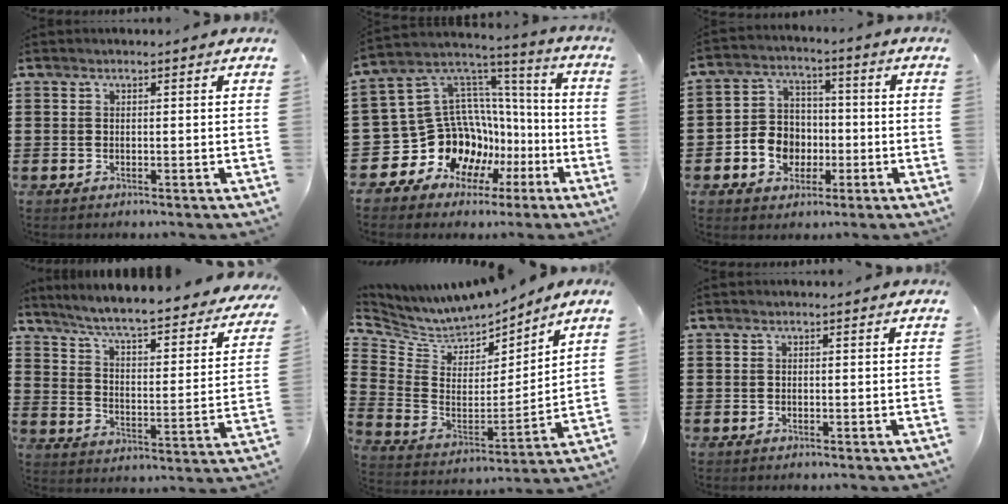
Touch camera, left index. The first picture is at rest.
{"total": 15.1, "force": [-4.6, 13.2, 5.7], "torque": [-0.160, -0.021, -0.047]}
{"total": 6.4, "force": [-1.9, 5.8, 2.0], "torque": [-0.059, 0.019, -0.037]}
{"total": 5.9, "force": [5.2, -0.5, 2.8], "torque": [-0.077, -0.048, 0.080]}
{"total": 6.8, "force": [6.4, 2.2, 0.4], "torque": [-0.052, -0.051, 0.112]}
{"total": 0.5, "force": [-0.4, 0.3, 0.1], "torque": [-0.004, 0.001, -0.009]}